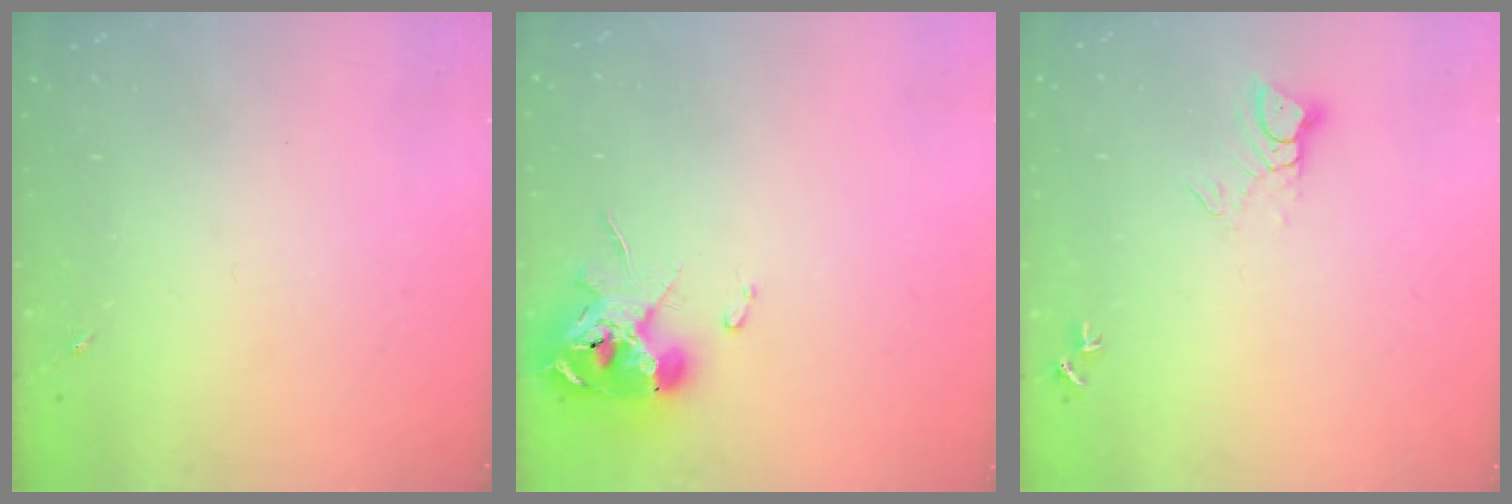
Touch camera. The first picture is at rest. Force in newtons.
{"total": 14.0, "press": 13.9, "slide": 1.7}
{"total": 4.3, "press": 4.3, "slide": 0.2}